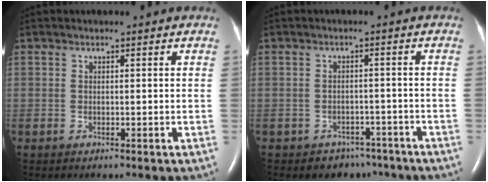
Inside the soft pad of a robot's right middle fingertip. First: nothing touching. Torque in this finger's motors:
{"motor_torque": [0.04, -0.04, 0.01, 0.00]}